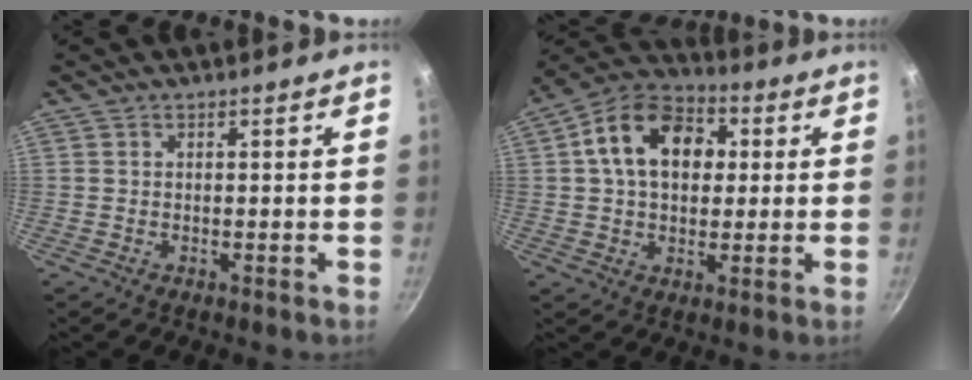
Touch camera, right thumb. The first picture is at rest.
{"total": 15.6, "force": [3.1, 11.1, 10.5], "torque": [-0.144, 0.023, 0.033]}